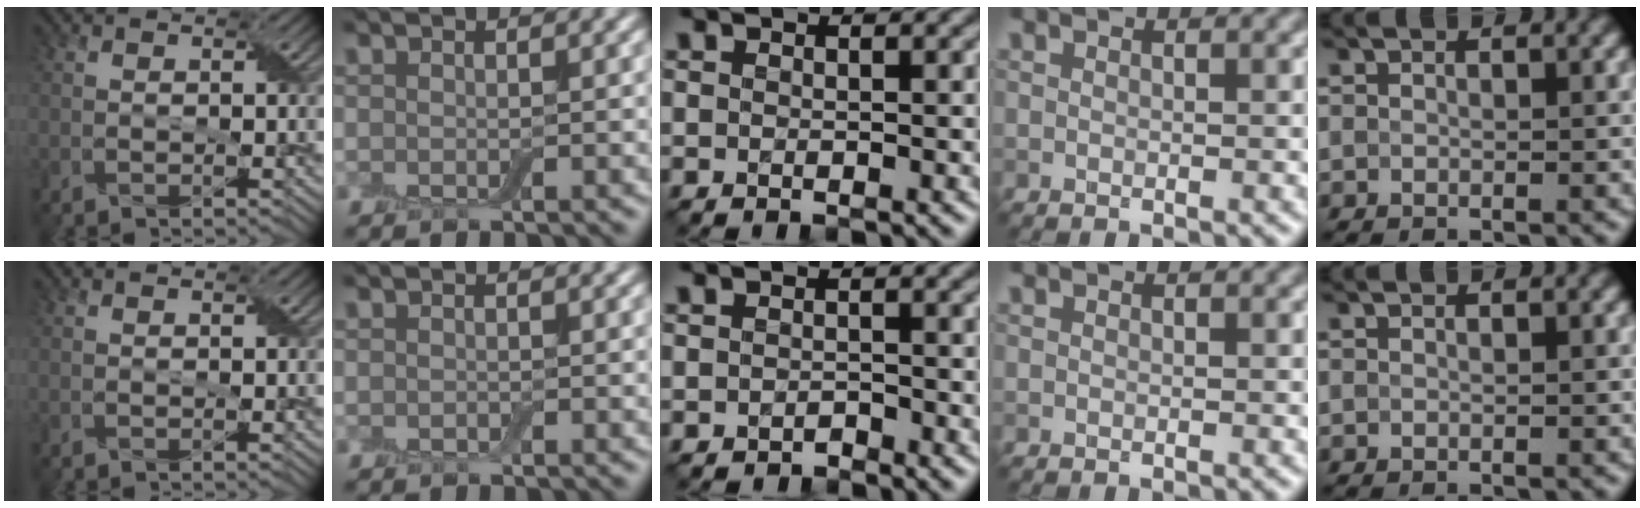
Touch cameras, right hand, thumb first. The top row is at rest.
{"middle": {"total": 0.7, "force": [-0.6, 0.3, 0.2], "torque": [-0.003, -0.001, -0.011]}}